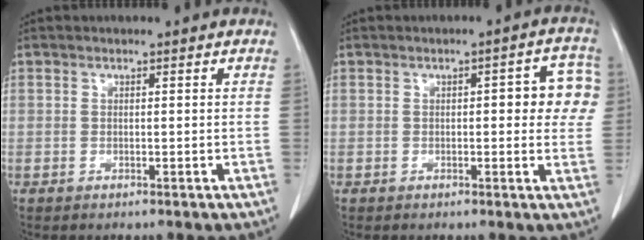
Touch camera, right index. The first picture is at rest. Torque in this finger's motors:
{"motor_torque": [0.14, 0.06, 0.09, 0.03]}